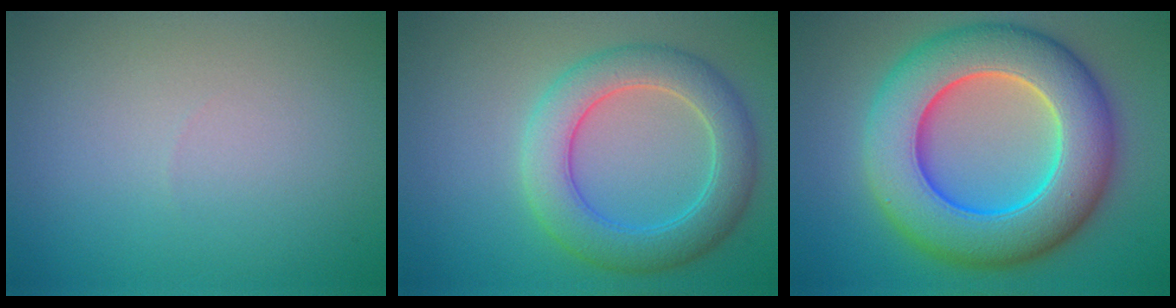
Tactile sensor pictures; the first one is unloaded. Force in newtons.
{"total": 5.8, "press": 5.8, "slide": 0.2}
{"total": 12.3, "press": 12.3, "slide": 0.2}